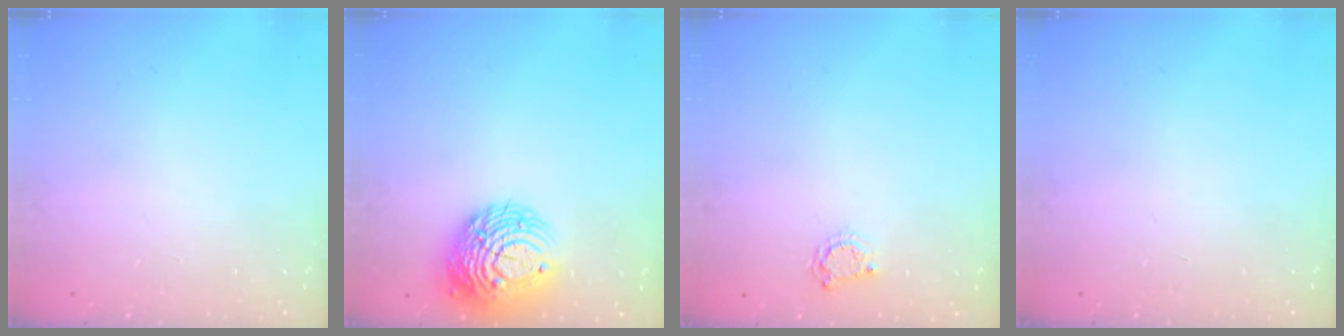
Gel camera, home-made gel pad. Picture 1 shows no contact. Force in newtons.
{"total": 12.8, "press": 12.8, "slide": 1.1}
{"total": 4.0, "press": 3.9, "slide": 0.6}
{"total": 0.0}